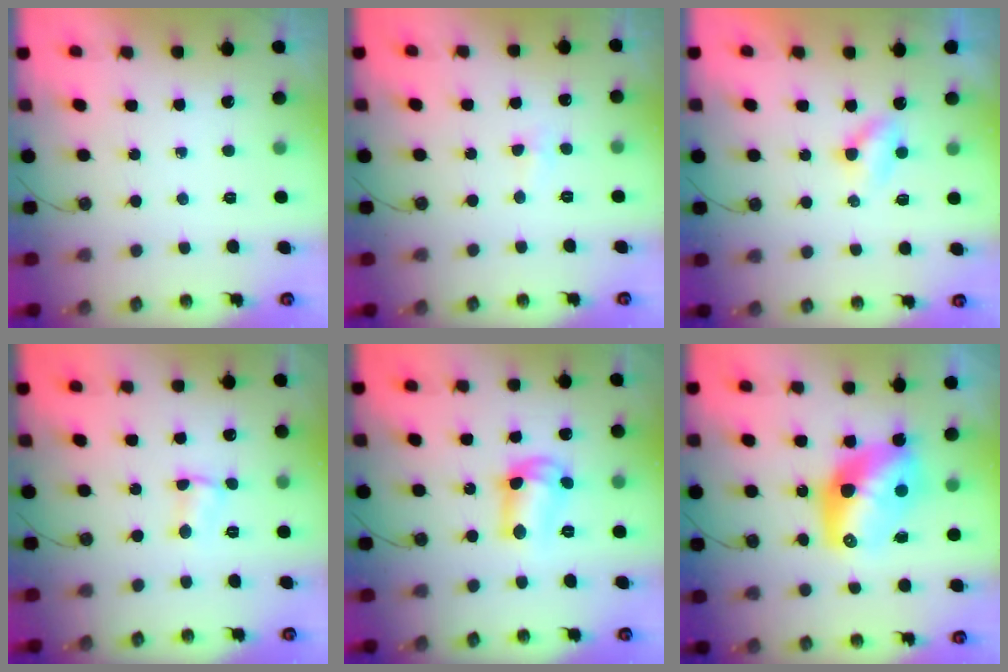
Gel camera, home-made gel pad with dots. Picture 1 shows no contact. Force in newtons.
{"total": 2.7, "press": 2.0, "slide": 1.8}
{"total": 3.1, "press": 3.1, "slide": 0.4}
{"total": 2.0, "press": 2.0, "slide": 0.3}
{"total": 10.8, "press": 10.8, "slide": 0.6}
{"total": 13.6, "press": 13.5, "slide": 1.2}